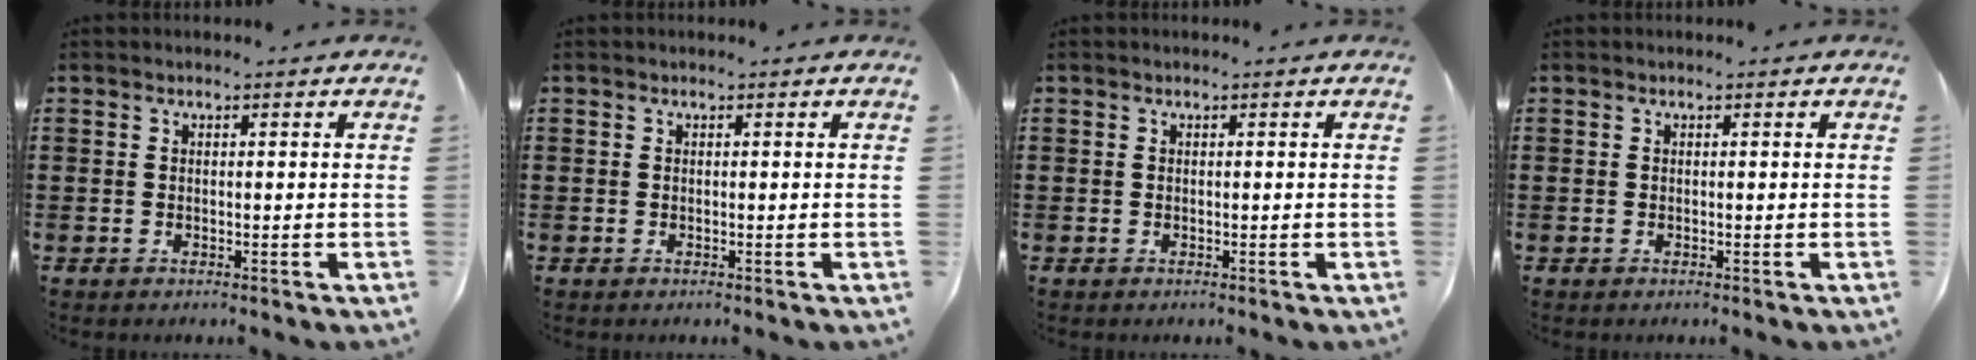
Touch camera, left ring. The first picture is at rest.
{"total": 0.0}
{"total": 0.0}
{"total": 0.0}